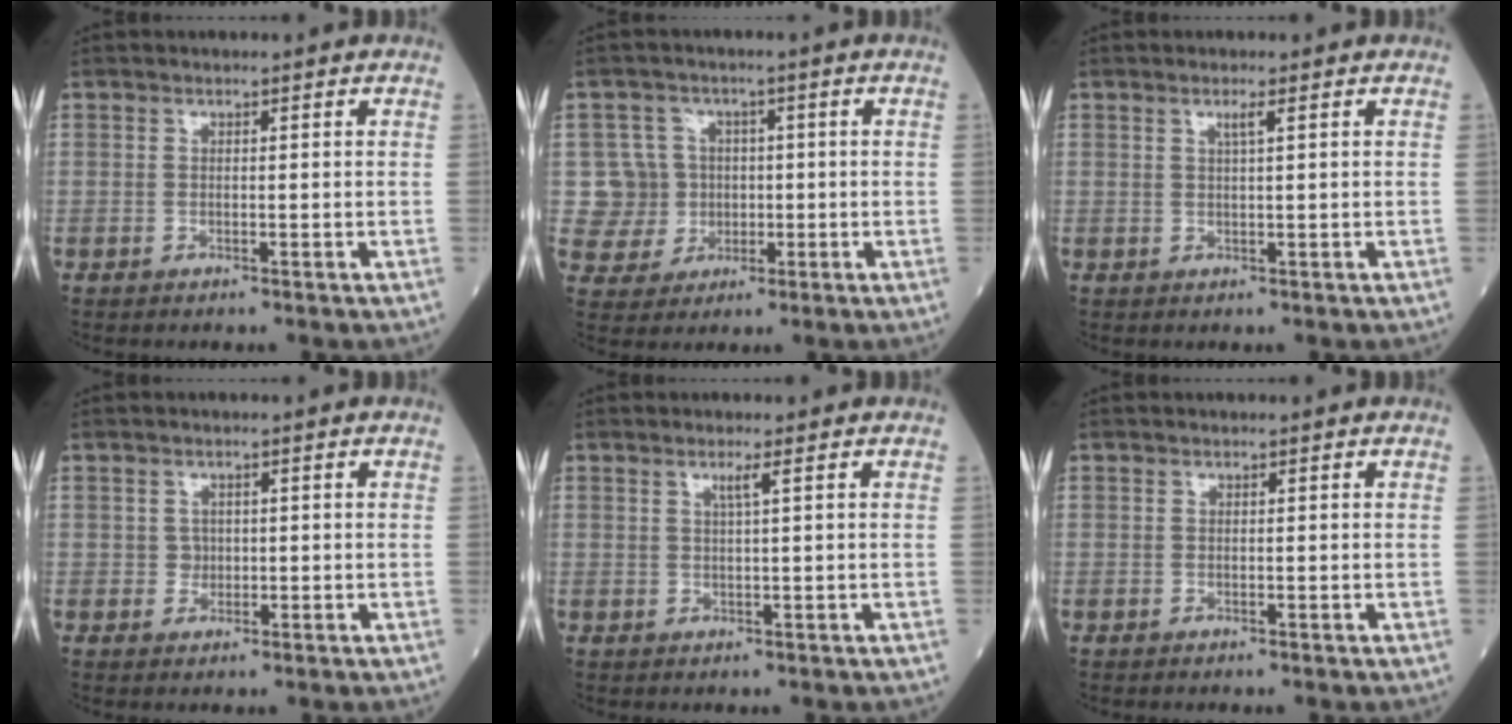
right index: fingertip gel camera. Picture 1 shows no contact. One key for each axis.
{"total": 6.0, "fx": 0.2, "fy": 6.0, "fz": 0.2, "tx": -0.002, "ty": 0.012, "tz": 0.009}
{"total": 1.3, "fx": 0.6, "fy": -0.2, "fz": 1.1, "tx": -0.027, "ty": -0.003, "tz": 0.012}
{"total": 1.1, "fx": 0.1, "fy": 1.0, "fz": 0.6, "tx": -0.010, "ty": 0.000, "tz": 0.003}
{"total": 1.5, "fx": 0.7, "fy": -0.4, "fz": 1.3, "tx": -0.031, "ty": -0.004, "tz": 0.014}
{"total": 0.0}